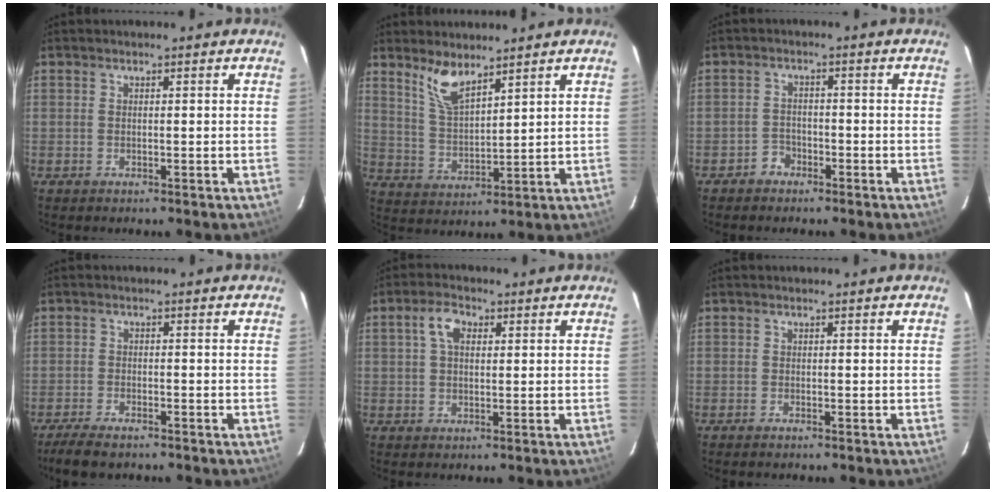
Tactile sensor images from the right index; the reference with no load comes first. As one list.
[{"total": 7.0, "force": [5.3, 2.0, 4.1], "torque": [-0.080, -0.003, 0.113]}, {"total": 2.8, "force": [-2.2, 1.8, 0.0], "torque": [-0.001, 0.009, -0.038]}, {"total": 5.8, "force": [-4.8, 1.6, 2.9], "torque": [-0.077, -0.017, -0.090]}, {"total": 4.2, "force": [1.3, 2.5, 3.2], "torque": [-0.061, 0.015, 0.023]}, {"total": 0.7, "force": [-0.7, 0.2, 0.1], "torque": [-0.002, -0.002, -0.014]}]